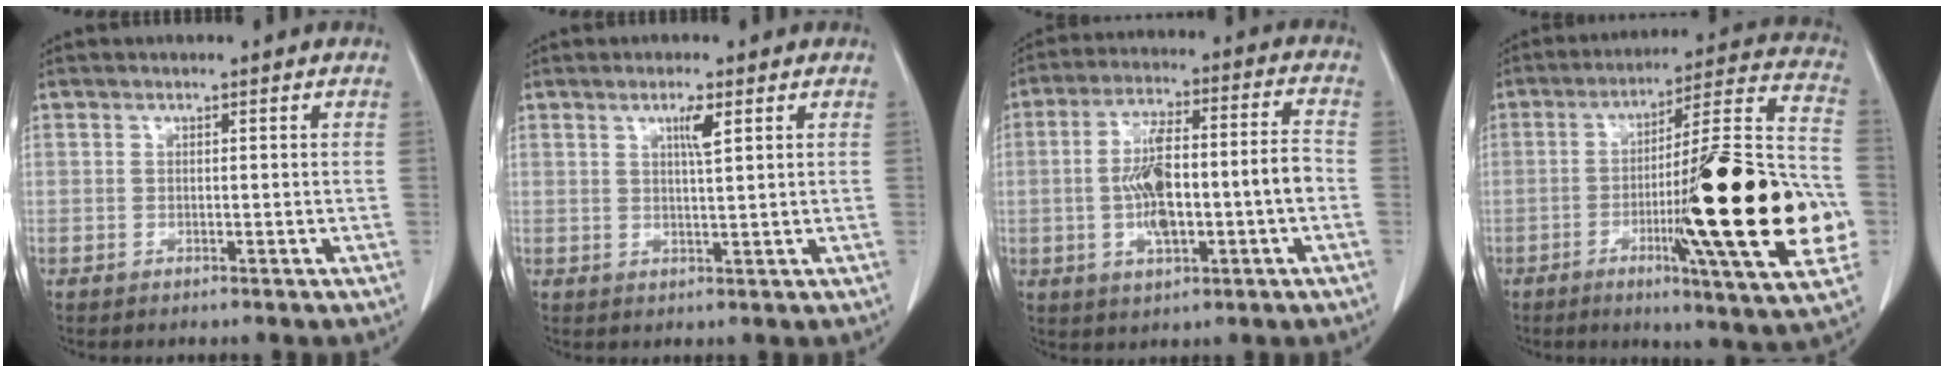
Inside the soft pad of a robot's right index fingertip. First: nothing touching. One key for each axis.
{"total": 2.8, "fx": 1.3, "fy": 0.0, "fz": 2.5, "tx": -0.046, "ty": -0.003, "tz": 0.022}
{"total": 13.4, "fx": -2.2, "fy": 2.9, "fz": 12.9, "tx": -0.234, "ty": 0.023, "tz": -0.032}
{"total": 26.6, "fx": -5.5, "fy": 1.2, "fz": 26.0, "tx": -0.327, "ty": -0.005, "tz": -0.088}